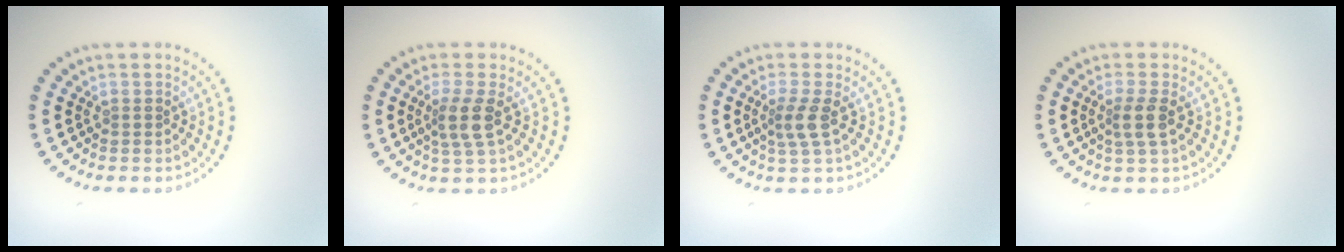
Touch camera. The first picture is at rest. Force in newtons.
{"total": 2.7, "press": 2.2, "slide": 1.5}
{"total": 2.3, "press": 1.9, "slide": 1.4}
{"total": 2.2, "press": 1.8, "slide": 1.3}